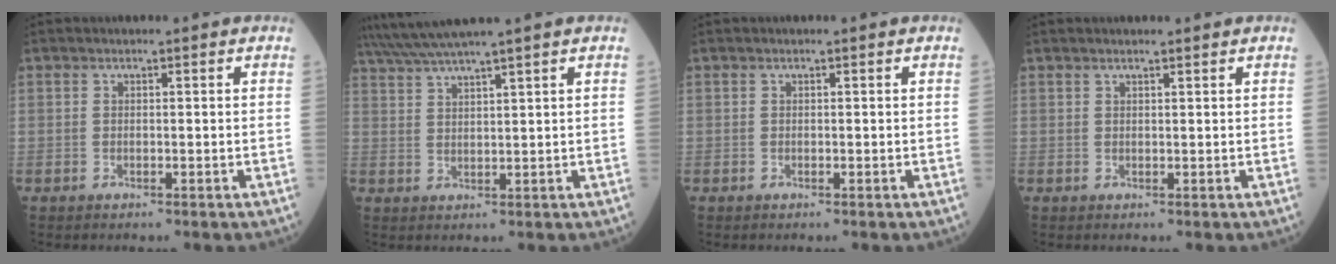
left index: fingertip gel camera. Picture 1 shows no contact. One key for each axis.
{"total": 7.3, "fx": 6.2, "fy": -2.0, "fz": 3.3, "tx": -0.060, "ty": 0.019, "tz": 0.113}
{"total": 0.0}
{"total": 1.4, "fx": 1.3, "fy": -0.1, "fz": 0.6, "tx": -0.007, "ty": 0.008, "tz": 0.022}